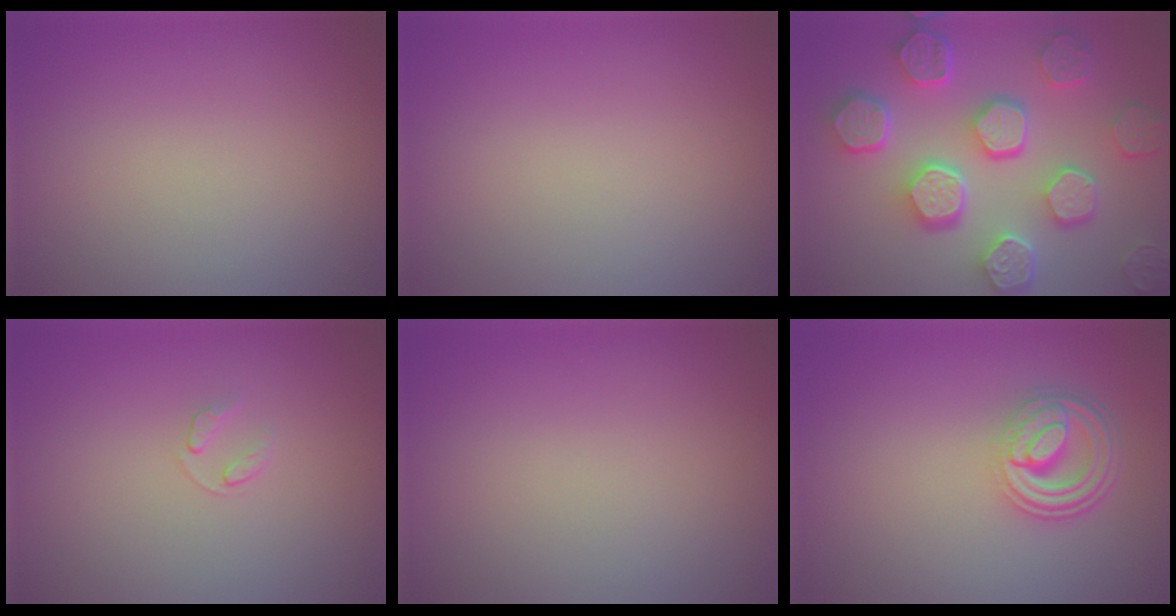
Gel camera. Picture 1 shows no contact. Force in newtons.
{"total": 0.0}
{"total": 8.0, "press": 6.4, "slide": 4.8}
{"total": 0.8, "press": 0.5, "slide": 0.6}
{"total": 0.0}
{"total": 4.6, "press": 3.5, "slide": 3.0}